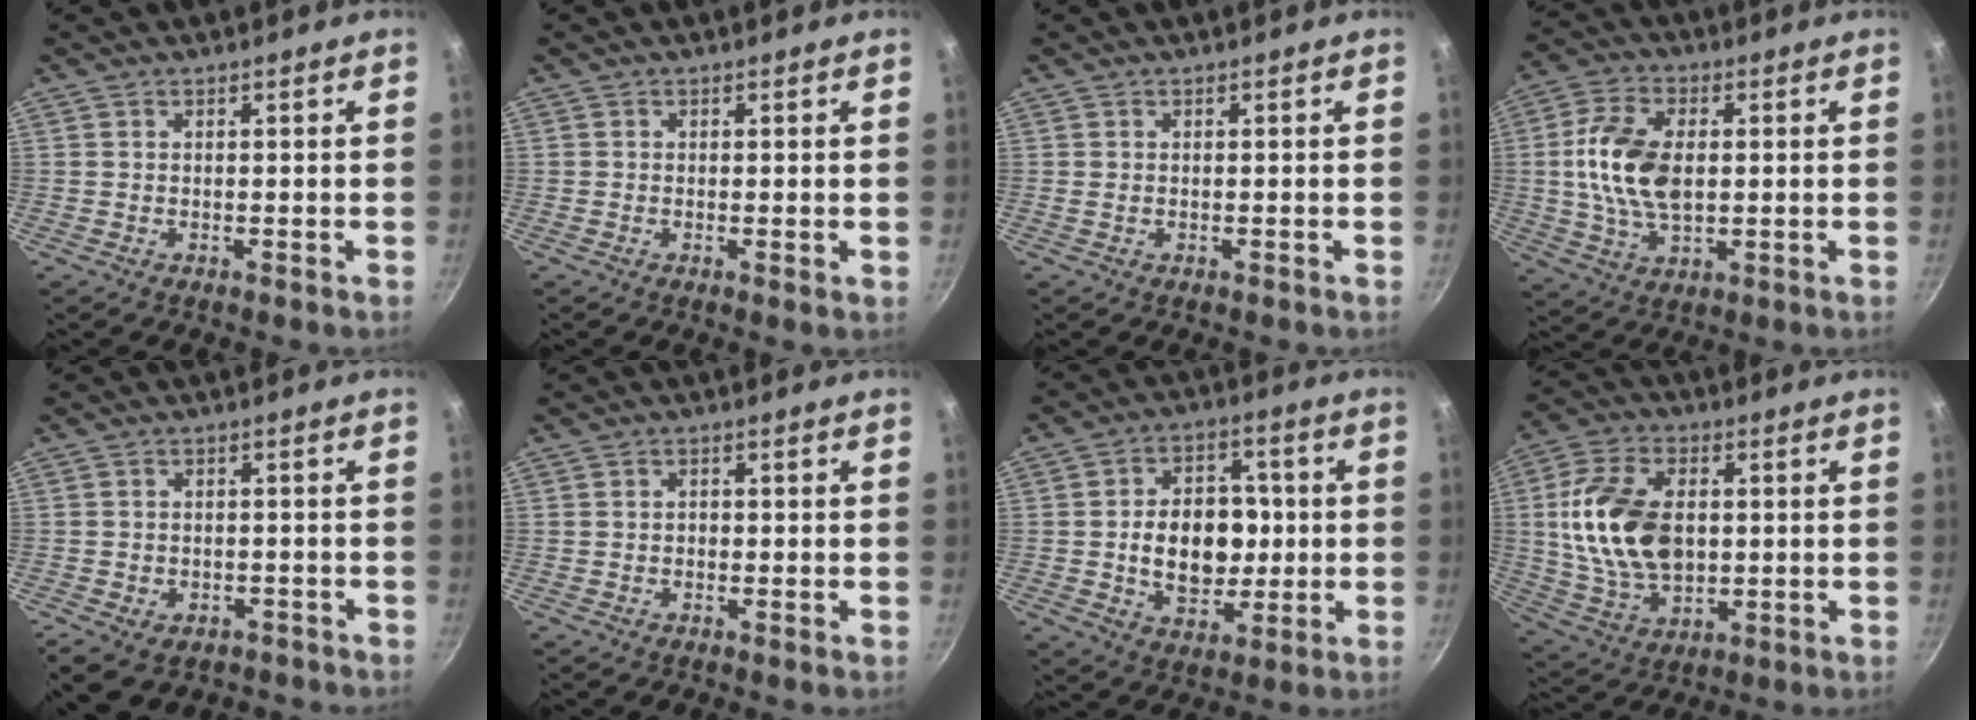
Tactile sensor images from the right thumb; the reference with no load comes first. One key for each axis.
{"total": 0.7, "fx": 0.0, "fy": 0.2, "fz": 0.6, "tx": -0.009, "ty": -0.003, "tz": -0.003}
{"total": 0.0}
{"total": 13.3, "fx": 0.8, "fy": 7.8, "fz": 10.6, "tx": -0.194, "ty": 0.011, "tz": 0.010}
{"total": 7.4, "fx": -3.8, "fy": 4.8, "fz": 4.0, "tx": -0.061, "ty": 0.017, "tz": -0.046}
{"total": 1.0, "fx": -0.4, "fy": 0.7, "fz": 0.5, "tx": -0.008, "ty": 0.004, "tz": -0.007}
{"total": 13.9, "fx": -0.5, "fy": 10.0, "fz": 9.7, "tx": -0.108, "ty": 0.014, "tz": -0.006}
{"total": 17.6, "fx": 1.1, "fy": 11.4, "fz": 13.4, "tx": -0.242, "ty": 0.002, "tz": 0.023}